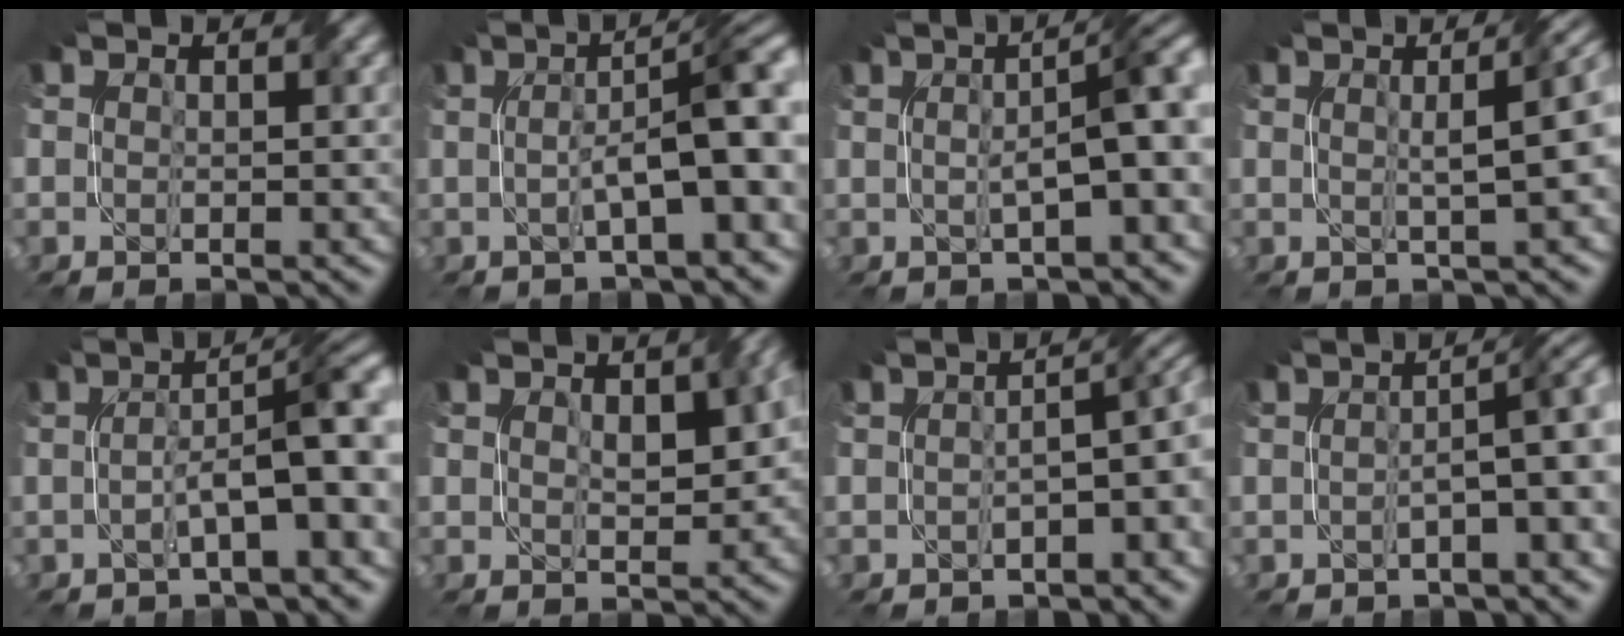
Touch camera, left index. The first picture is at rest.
{"total": 7.8, "force": [0.1, 1.9, 7.6], "torque": [-0.109, 0.016, -0.001]}
{"total": 7.1, "force": [0.7, 1.7, 6.9], "torque": [-0.082, 0.017, 0.012]}
{"total": 6.5, "force": [1.4, 2.2, 6.0], "torque": [-0.034, 0.032, 0.001]}
{"total": 7.6, "force": [-0.9, 1.9, 7.3], "torque": [-0.109, 0.018, -0.018]}
{"total": 4.8, "force": [1.4, 2.4, 3.9], "torque": [-0.053, 0.001, 0.036]}
{"total": 5.1, "force": [-1.2, 1.7, 4.7], "torque": [-0.048, 0.007, -0.022]}
{"total": 4.9, "force": [-0.5, 1.2, 4.8], "torque": [-0.061, 0.015, -0.015]}